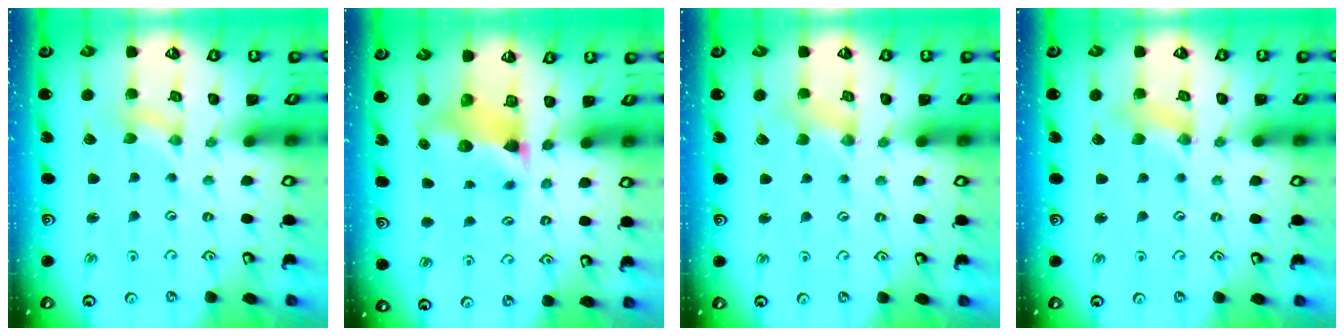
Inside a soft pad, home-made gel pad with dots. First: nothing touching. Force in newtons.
{"total": 7.3, "press": 7.2, "slide": 0.7}
{"total": 2.2, "press": 2.2, "slide": 0.3}
{"total": 2.1, "press": 2.1, "slide": 0.3}